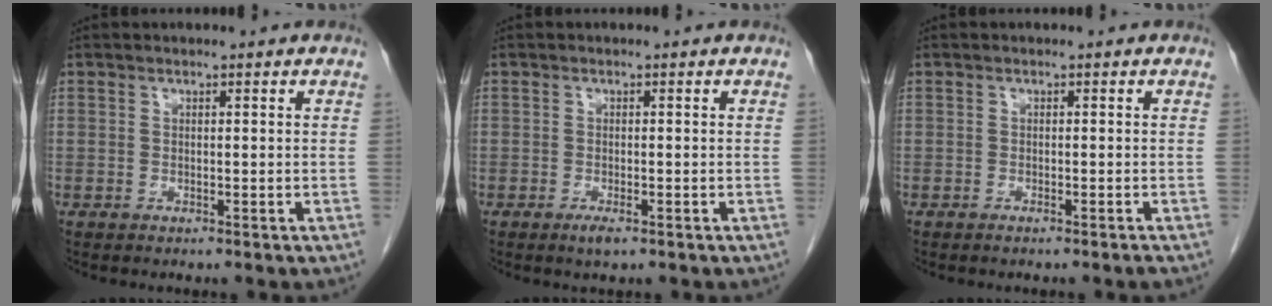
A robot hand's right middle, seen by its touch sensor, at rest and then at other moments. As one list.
[{"total": 1.6, "force": [-0.9, 0.4, 1.3], "torque": [-0.020, -0.001, -0.013]}, {"total": 1.3, "force": [-1.0, -0.3, 0.7], "torque": [-0.011, 0.002, -0.015]}]